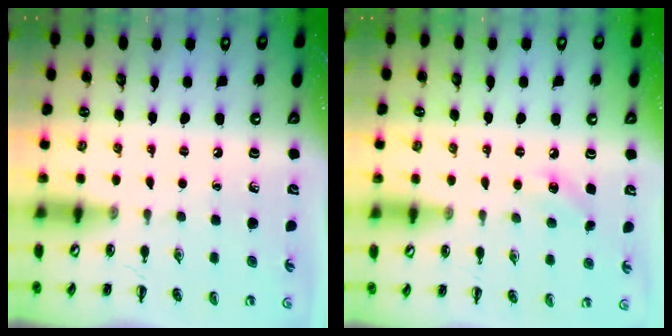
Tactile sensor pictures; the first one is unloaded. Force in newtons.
{"total": 6.7, "press": 6.4, "slide": 1.7}